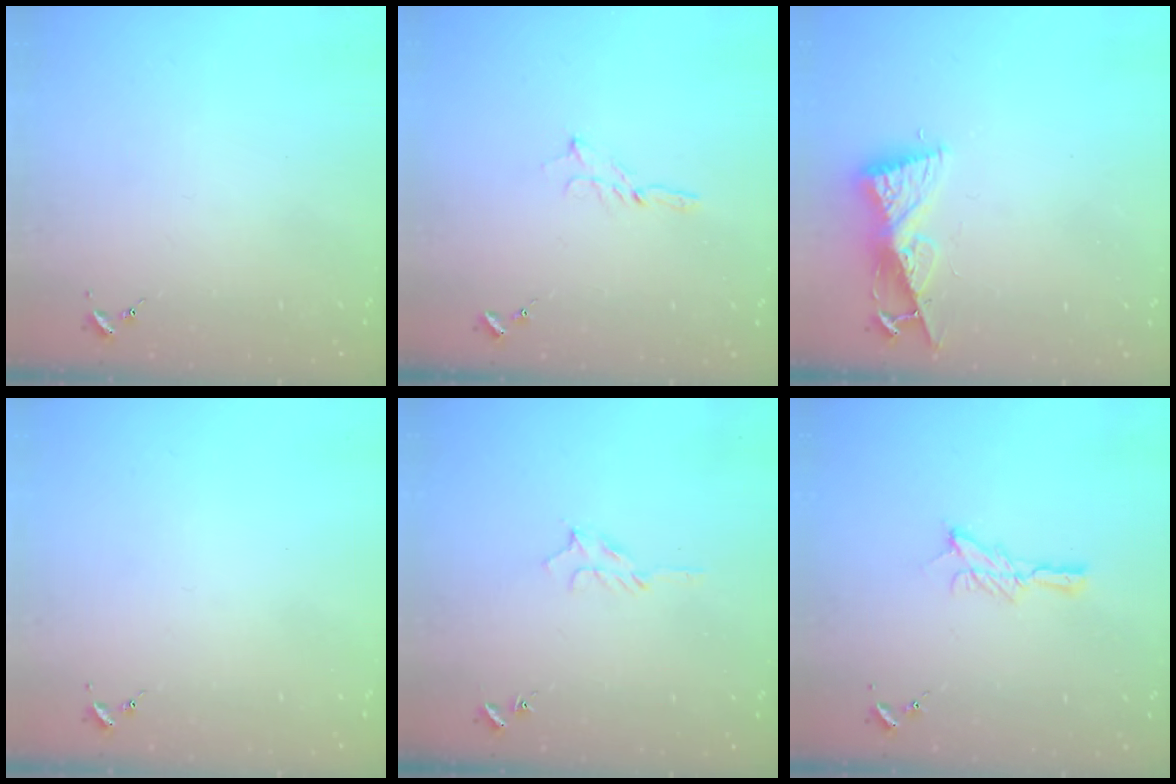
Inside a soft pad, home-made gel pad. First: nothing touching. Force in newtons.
{"total": 2.3, "press": 2.3, "slide": 0.2}
{"total": 8.2, "press": 8.2, "slide": 0.7}
{"total": 0.0}
{"total": 6.3, "press": 6.3, "slide": 0.7}
{"total": 7.6, "press": 7.6, "slide": 0.1}